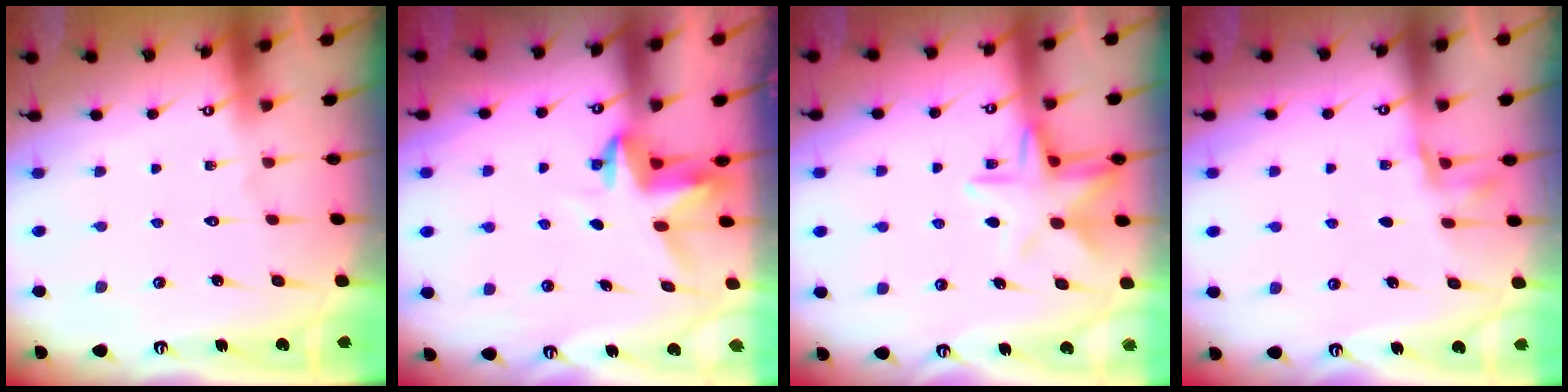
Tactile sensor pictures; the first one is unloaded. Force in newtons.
{"total": 3.7, "press": 3.7, "slide": 0.3}
{"total": 10.7, "press": 10.6, "slide": 0.9}
{"total": 2.9, "press": 2.8, "slide": 1.0}